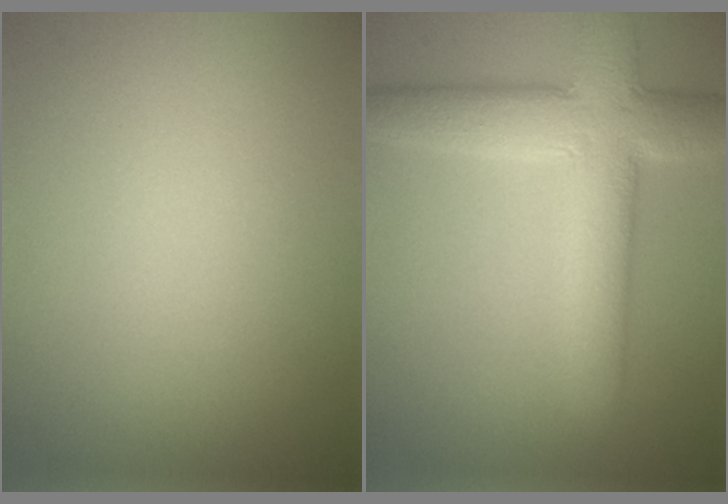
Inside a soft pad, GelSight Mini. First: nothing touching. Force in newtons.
{"total": 7.8, "press": 7.8, "slide": 0.2}